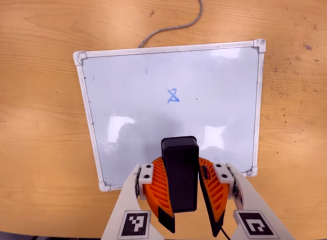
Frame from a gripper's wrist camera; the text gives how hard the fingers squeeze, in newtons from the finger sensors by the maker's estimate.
{"total": 10.8, "left": 9.8, "right": 11.7}